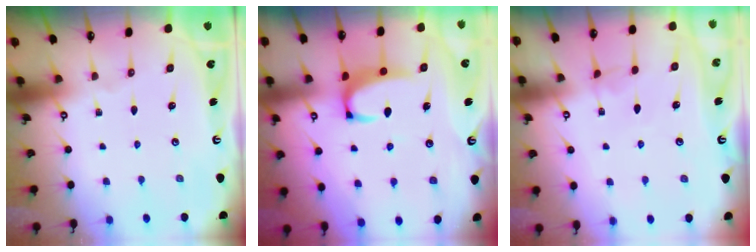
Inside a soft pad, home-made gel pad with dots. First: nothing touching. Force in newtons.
{"total": 3.6, "press": 3.5, "slide": 0.7}
{"total": 2.7, "press": 2.7, "slide": 0.4}